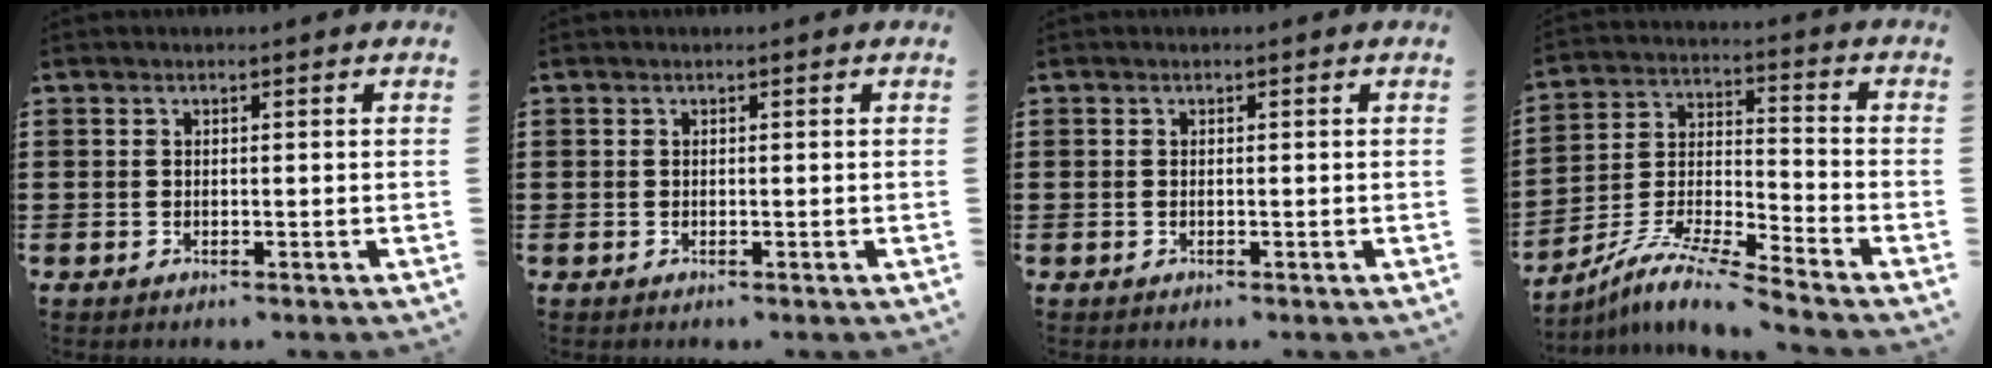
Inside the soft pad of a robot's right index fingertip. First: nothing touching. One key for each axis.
{"total": 0.0}
{"total": 0.0}
{"total": 8.4, "fx": -7.8, "fy": 0.1, "fz": 3.2, "tx": -0.074, "ty": -0.006, "tz": -0.161}